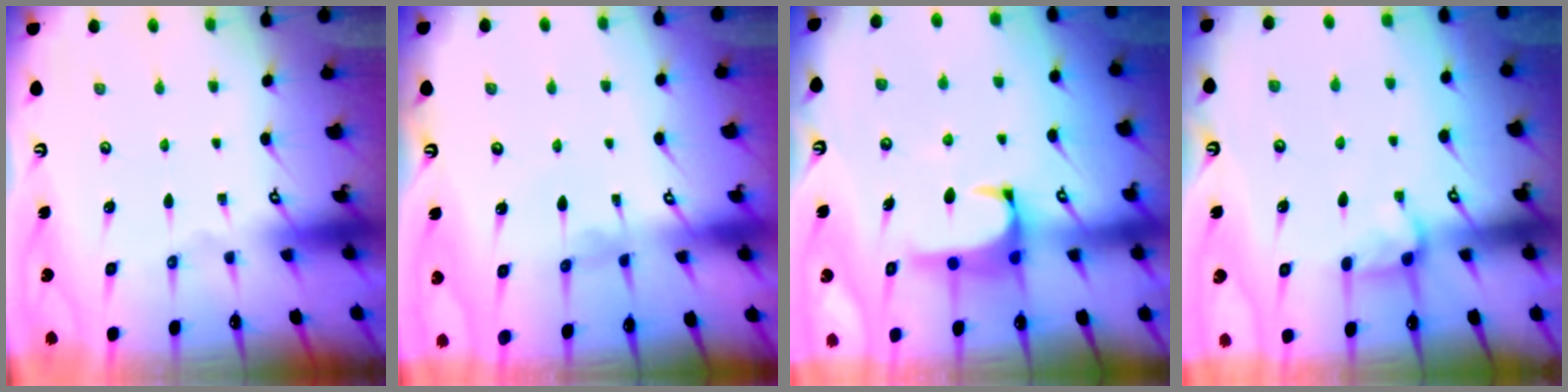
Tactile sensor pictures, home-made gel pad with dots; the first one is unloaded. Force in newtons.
{"total": 1.7, "press": 1.6, "slide": 0.3}
{"total": 2.5, "press": 2.4, "slide": 0.8}
{"total": 2.9, "press": 2.8, "slide": 0.6}